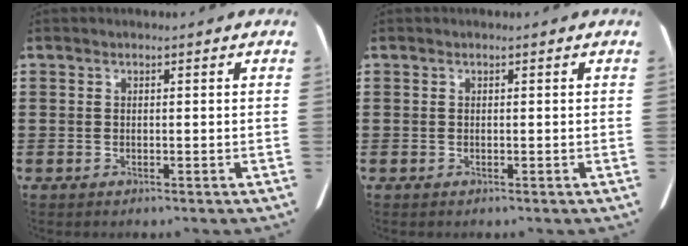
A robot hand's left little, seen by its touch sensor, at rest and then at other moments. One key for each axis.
{"total": 0.0}